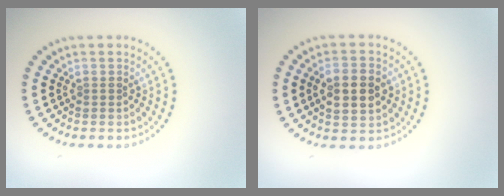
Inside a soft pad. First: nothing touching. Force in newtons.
{"total": 4.6, "press": 4.6, "slide": 0.1}